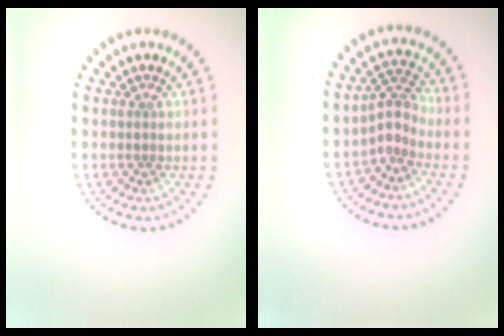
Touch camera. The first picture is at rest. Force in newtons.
{"total": 2.2, "press": 1.6, "slide": 1.6}